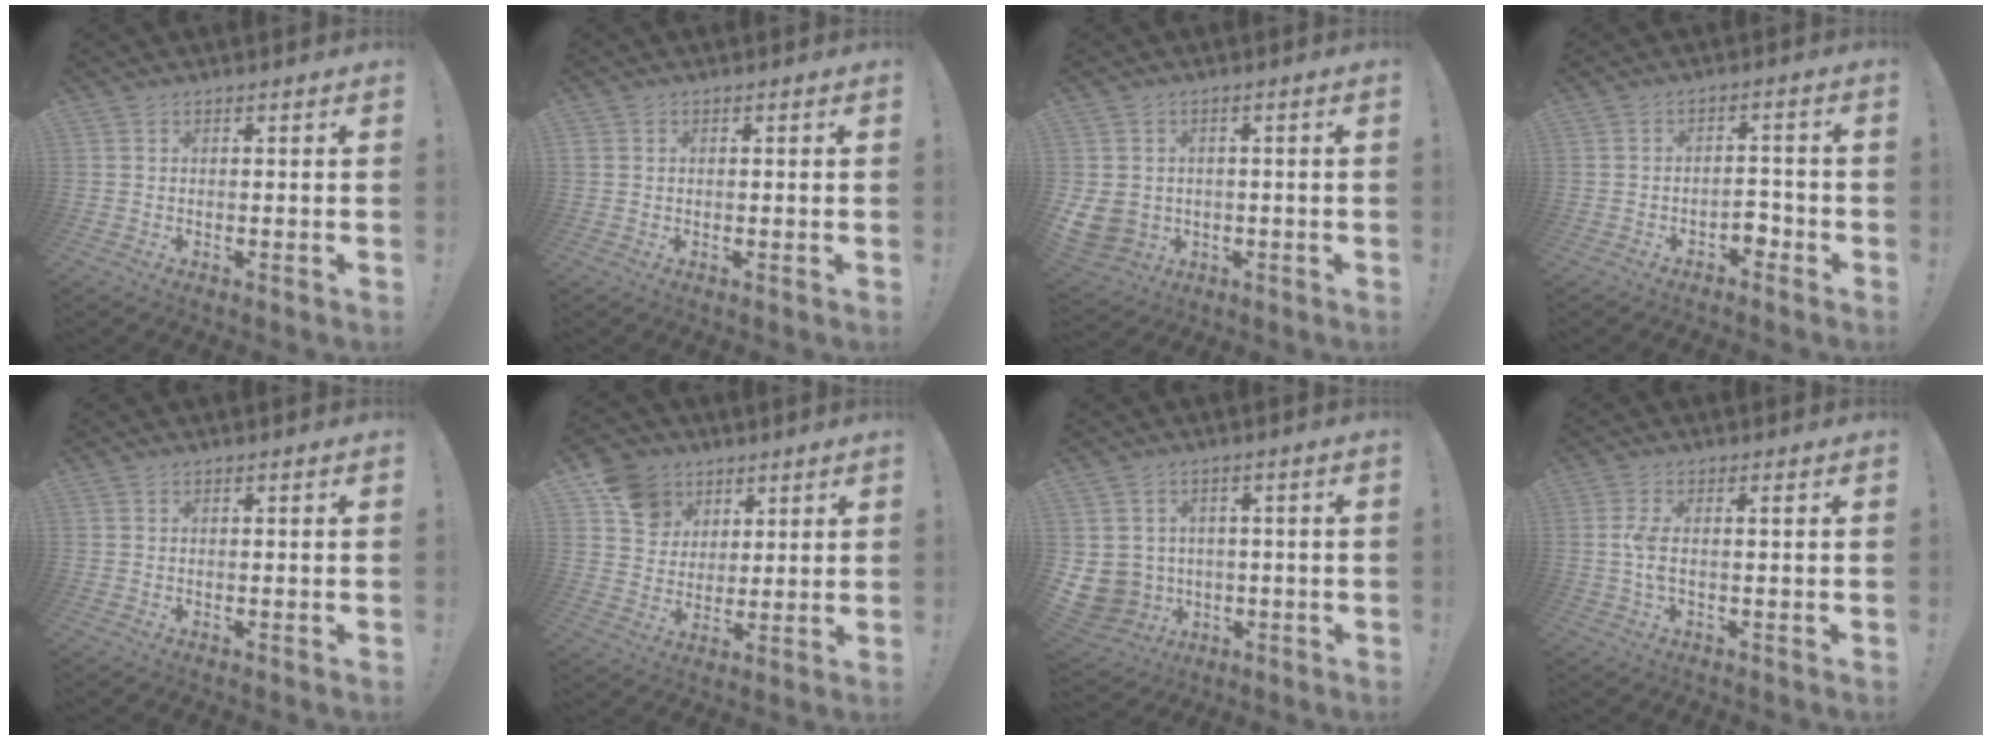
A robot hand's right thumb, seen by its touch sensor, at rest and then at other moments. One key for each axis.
{"total": 0.6, "fx": 0.0, "fy": 0.5, "fz": 0.1, "tx": -0.006, "ty": 0.005, "tz": 0.001}
{"total": 7.3, "fx": -0.6, "fy": 6.5, "fz": 3.2, "tx": -0.074, "ty": 0.000, "tz": -0.006}
{"total": 4.0, "fx": -2.5, "fy": 2.1, "fz": 2.3, "tx": -0.033, "ty": 0.009, "tz": -0.044}
{"total": 0.0}
{"total": 12.0, "fx": 5.8, "fy": 9.9, "fz": 3.7, "tx": -0.052, "ty": -0.029, "tz": 0.118}
{"total": 7.7, "fx": -0.3, "fy": 7.4, "fz": 2.1, "tx": -0.069, "ty": -0.003, "tz": 0.004}
{"total": 4.2, "fx": 0.1, "fy": 0.9, "fz": 4.1, "tx": -0.097, "ty": -0.004, "tz": -0.001}